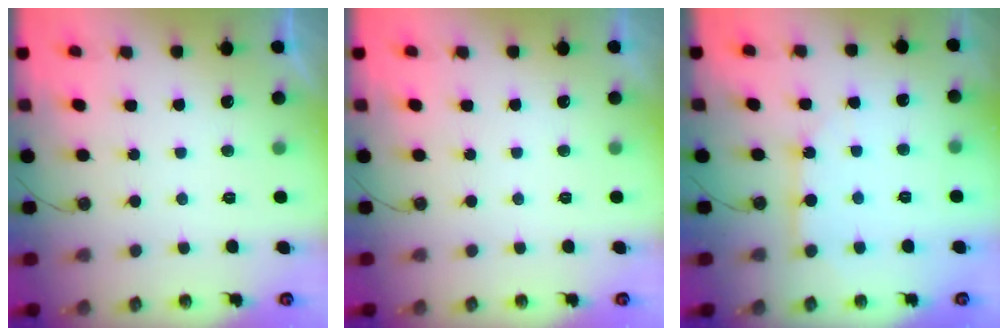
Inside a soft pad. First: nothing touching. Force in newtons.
{"total": 0.0}
{"total": 5.9, "press": 5.9, "slide": 0.5}